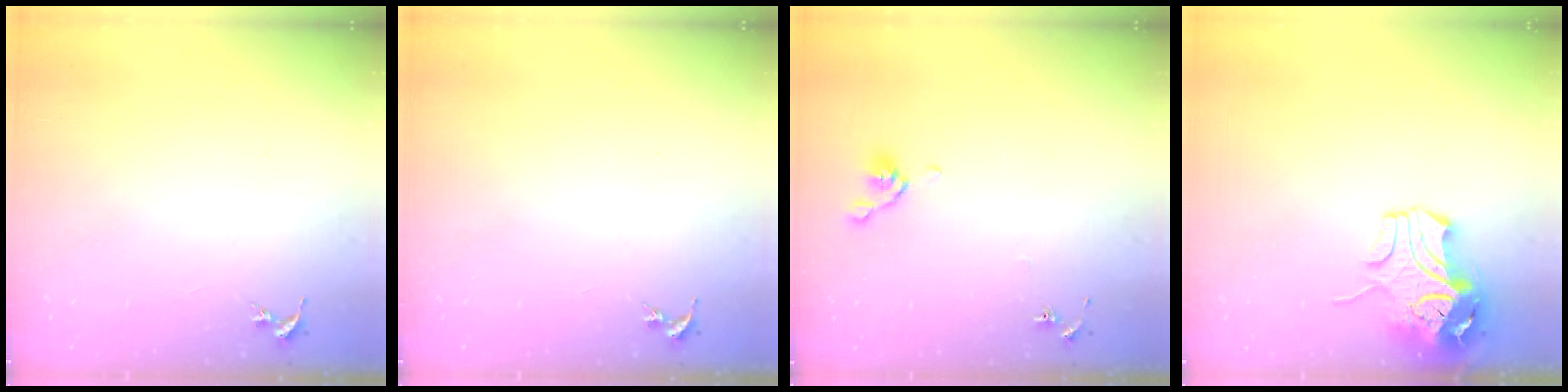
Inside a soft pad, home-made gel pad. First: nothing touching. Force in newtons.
{"total": 0.0}
{"total": 5.8, "press": 5.6, "slide": 1.7}
{"total": 10.8, "press": 10.6, "slide": 1.6}